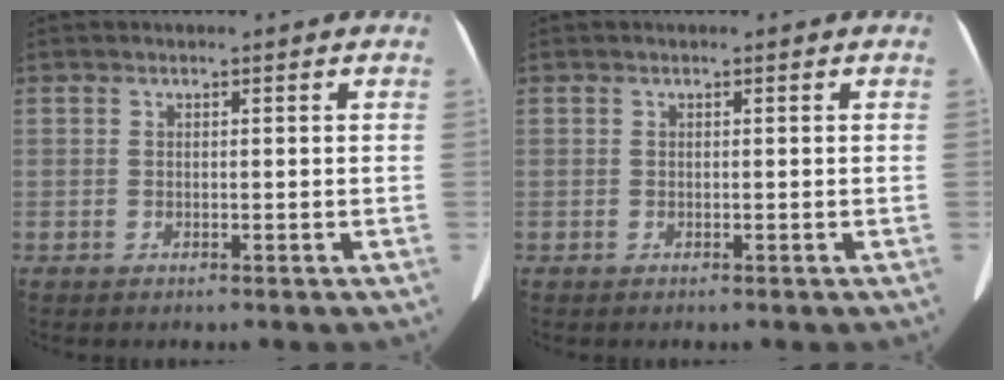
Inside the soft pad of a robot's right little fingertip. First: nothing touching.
{"total": 0.0}